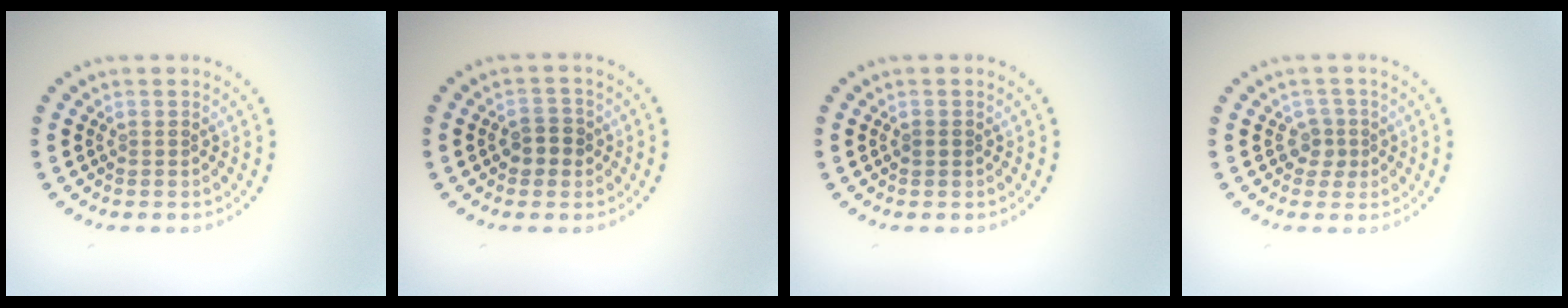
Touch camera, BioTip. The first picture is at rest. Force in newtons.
{"total": 2.1, "press": 2.0, "slide": 0.4}
{"total": 0.8, "press": 0.8, "slide": 0.1}
{"total": 1.7, "press": 1.3, "slide": 1.0}